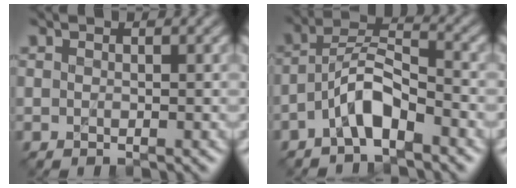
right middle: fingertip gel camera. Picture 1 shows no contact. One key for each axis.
{"total": 4.1, "fx": -2.5, "fy": 1.2, "fz": 3.0, "tx": -0.057, "ty": 0.016, "tz": -0.051}